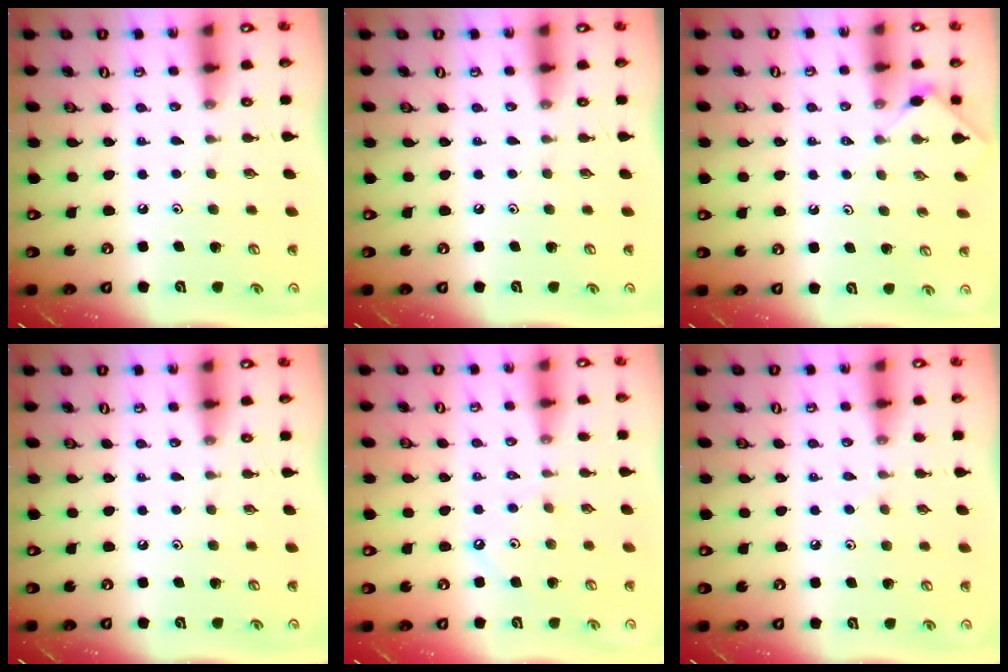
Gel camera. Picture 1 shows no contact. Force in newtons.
{"total": 0.0}
{"total": 4.5, "press": 4.4, "slide": 0.4}
{"total": 0.0}
{"total": 1.6, "press": 1.5, "slide": 0.4}
{"total": 4.2, "press": 4.2, "slide": 0.6}